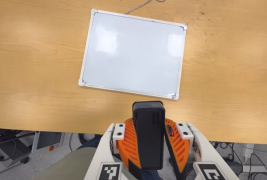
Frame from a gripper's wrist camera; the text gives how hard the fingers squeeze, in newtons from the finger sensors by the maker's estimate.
{"total": 10.6, "left": 10.4, "right": 10.9}